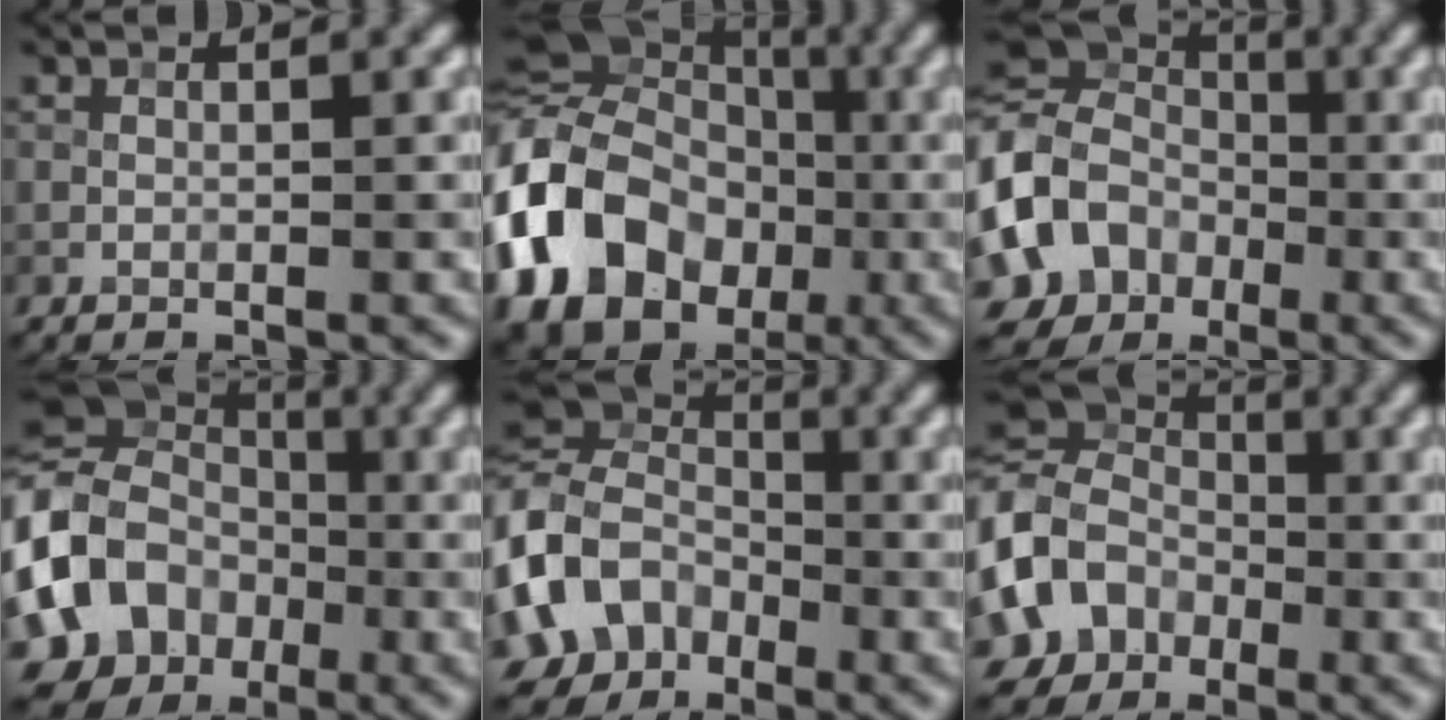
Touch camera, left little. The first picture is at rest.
{"total": 18.0, "force": [-4.6, 14.7, 9.3], "torque": [-0.216, -0.008, -0.112]}
{"total": 9.5, "force": [-2.0, 8.1, 4.5], "torque": [-0.109, -0.001, -0.050]}
{"total": 11.7, "force": [-2.6, 10.0, 5.5], "torque": [-0.131, -0.005, -0.065]}
{"total": 9.1, "force": [-2.6, 7.5, 4.3], "torque": [-0.114, 0.002, -0.066]}
{"total": 8.2, "force": [-1.9, 7.0, 3.8], "torque": [-0.094, 0.004, -0.051]}